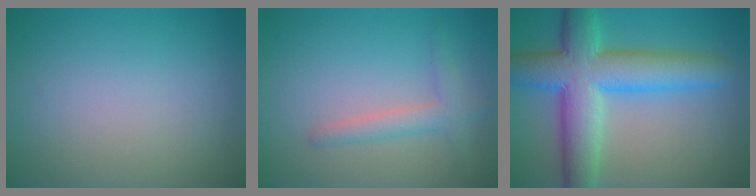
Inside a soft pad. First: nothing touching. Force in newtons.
{"total": 2.3, "press": 2.3, "slide": 0.1}
{"total": 9.6, "press": 9.6, "slide": 0.2}